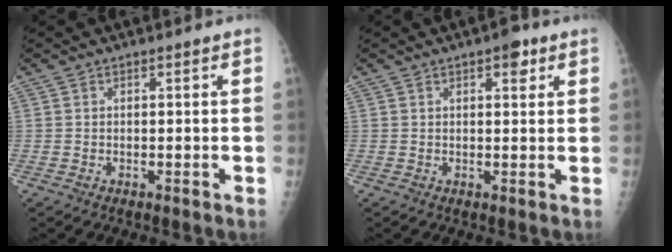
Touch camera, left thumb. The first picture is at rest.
{"total": 3.4, "force": [1.9, 1.5, 2.4], "torque": [-0.020, -0.005, 0.022]}